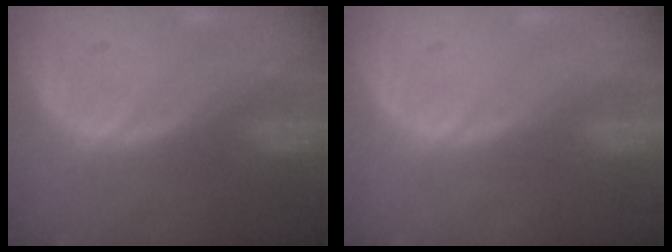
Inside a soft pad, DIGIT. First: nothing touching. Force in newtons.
{"total": 0.0}